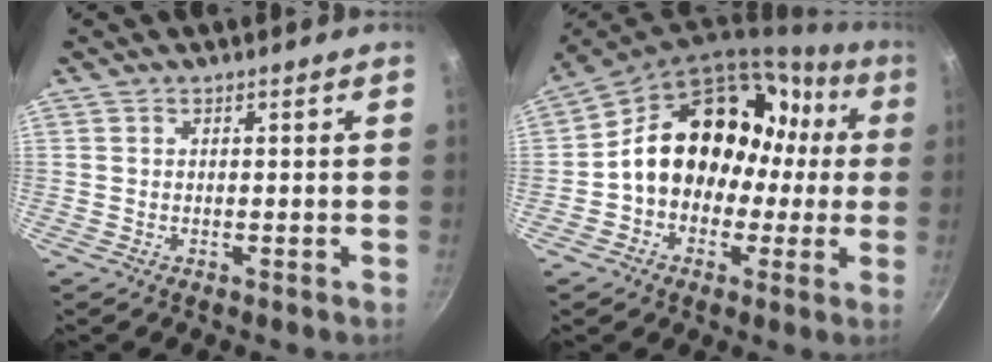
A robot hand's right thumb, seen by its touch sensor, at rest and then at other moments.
{"total": 19.5, "force": [0.8, 15.2, 12.2], "torque": [-0.144, 0.074, 0.012]}